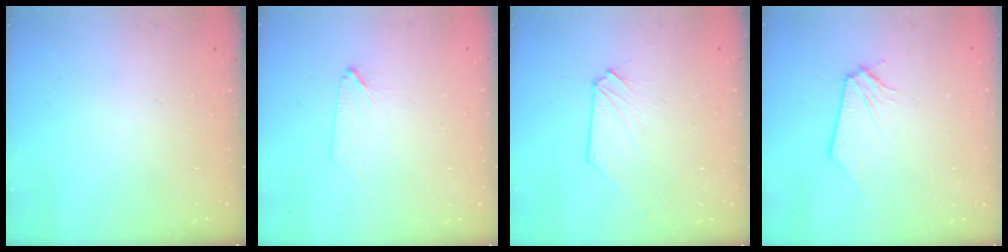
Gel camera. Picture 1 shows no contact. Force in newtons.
{"total": 1.2, "press": 1.2, "slide": 0.3}
{"total": 0.0}
{"total": 0.0}